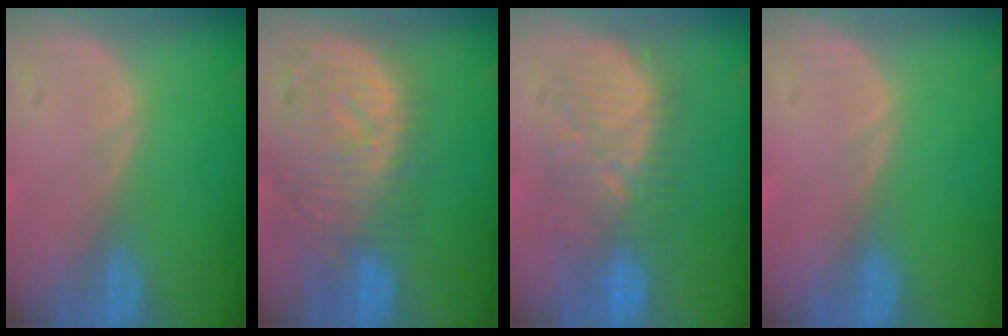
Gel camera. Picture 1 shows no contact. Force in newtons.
{"total": 11.2, "press": 9.8, "slide": 5.4}
{"total": 8.9, "press": 8.9, "slide": 0.4}
{"total": 0.0}